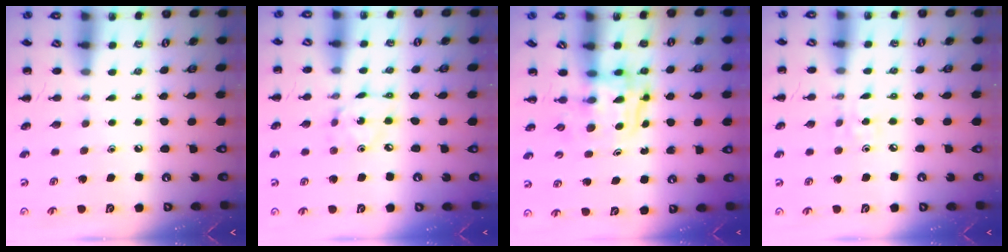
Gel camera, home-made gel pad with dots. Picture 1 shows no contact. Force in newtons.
{"total": 2.6, "press": 2.6, "slide": 0.5}
{"total": 3.4, "press": 3.4, "slide": 0.3}
{"total": 1.8, "press": 1.7, "slide": 0.6}